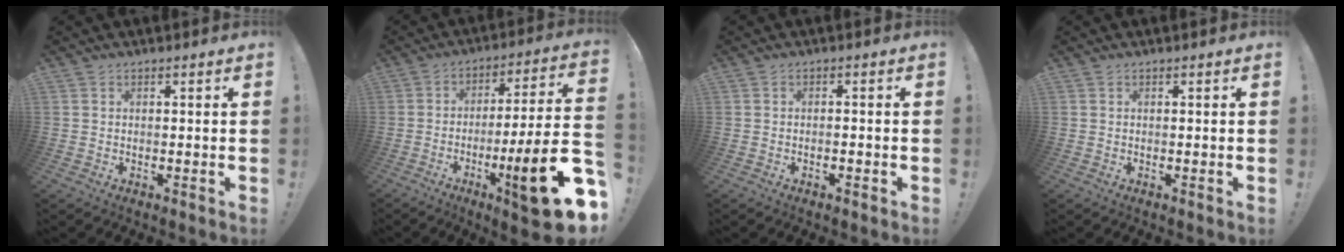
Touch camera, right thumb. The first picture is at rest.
{"total": 22.5, "force": [-8.2, 3.3, 20.7], "torque": [-0.323, 0.036, -0.130]}
{"total": 1.1, "force": [-0.8, 0.0, 0.7], "torque": [-0.014, 0.002, -0.014]}
{"total": 0.0}